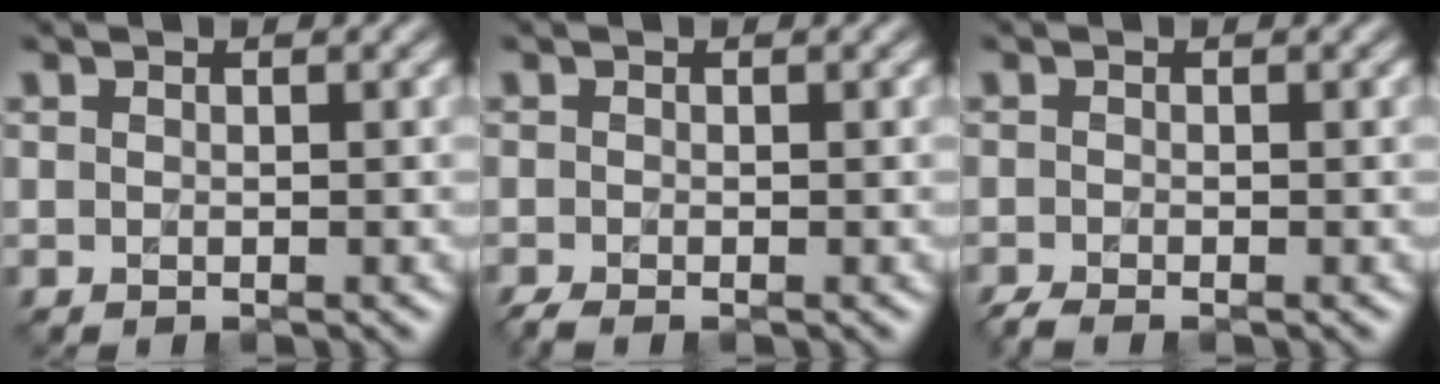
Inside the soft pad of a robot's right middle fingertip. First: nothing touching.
{"total": 1.0, "force": [-0.7, 0.0, 0.7], "torque": [-0.017, -0.004, -0.016]}
{"total": 1.3, "force": [-1.1, 0.0, 0.8], "torque": [-0.018, -0.005, -0.025]}